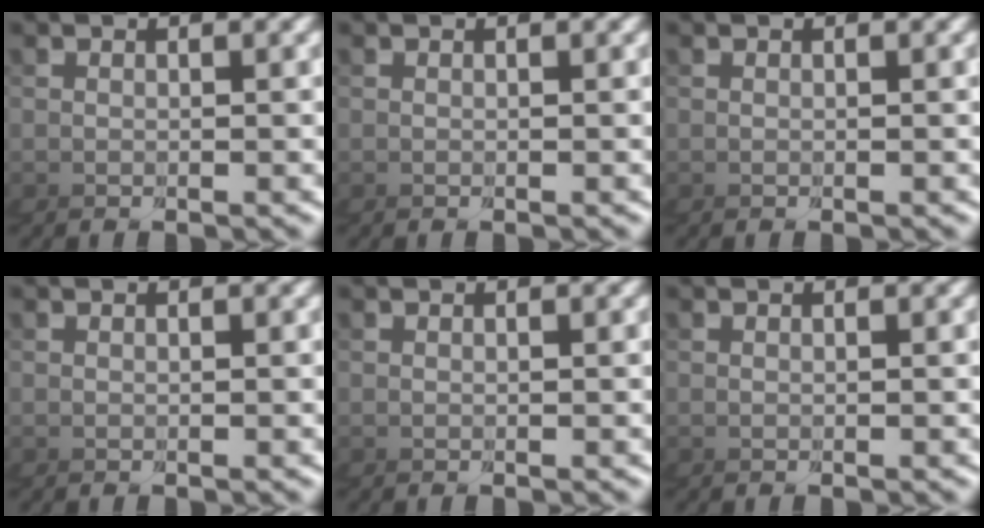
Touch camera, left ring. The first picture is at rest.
{"total": 0.0}
{"total": 0.0}
{"total": 0.0}
{"total": 0.0}
{"total": 0.0}